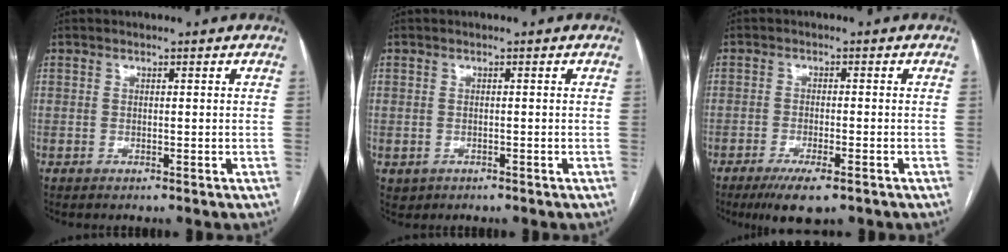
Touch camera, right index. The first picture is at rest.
{"total": 1.4, "force": [-0.6, 1.3, 0.3], "torque": [-0.006, 0.003, -0.002]}
{"total": 6.4, "force": [-4.2, 1.2, 4.6], "torque": [-0.076, -0.013, -0.064]}